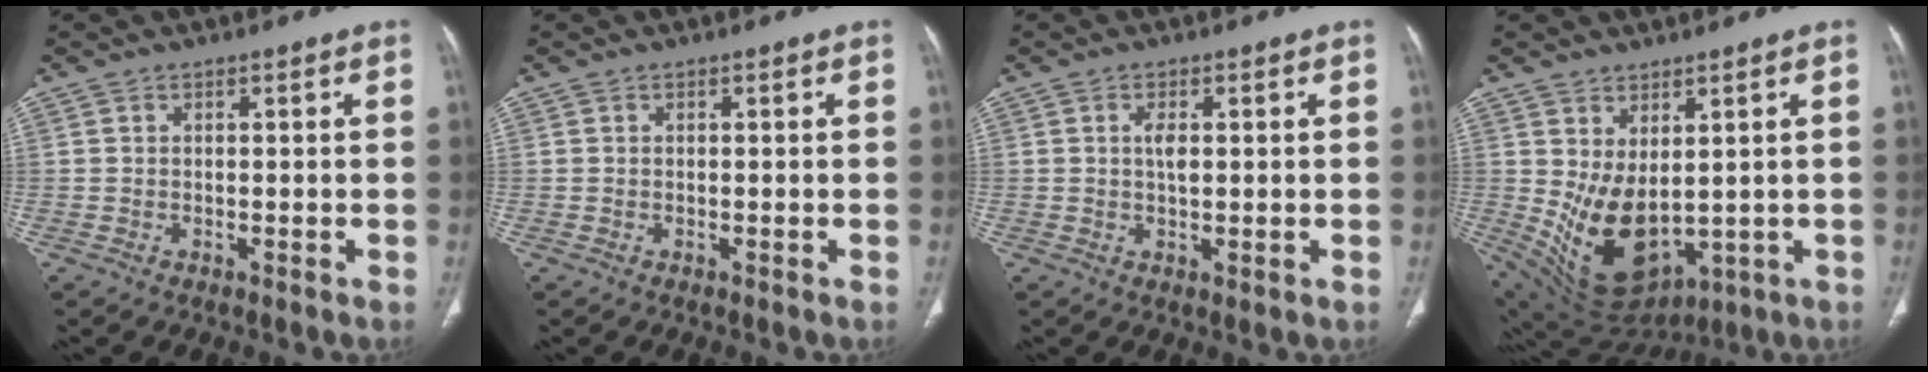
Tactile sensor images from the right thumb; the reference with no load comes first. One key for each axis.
{"total": 0.0}
{"total": 2.9, "fx": 0.5, "fy": 1.2, "fz": 2.6, "tx": -0.045, "ty": -0.005, "tz": 0.008}
{"total": 13.2, "fx": 0.5, "fy": 7.9, "fz": 10.6, "tx": -0.166, "ty": -0.029, "tz": 0.047}